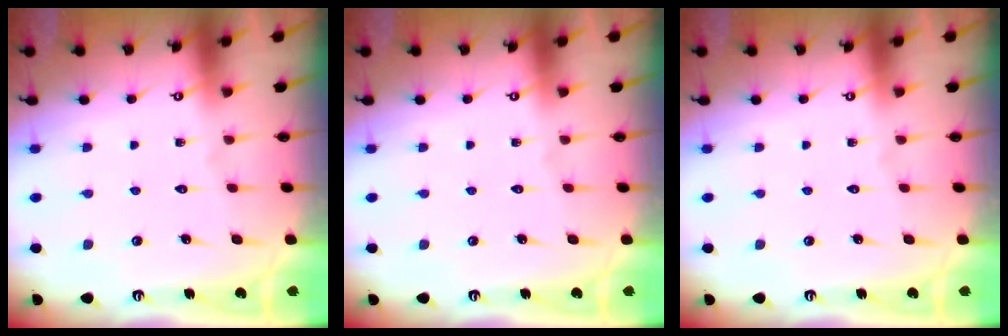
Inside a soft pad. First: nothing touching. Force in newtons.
{"total": 0.0}
{"total": 0.0}